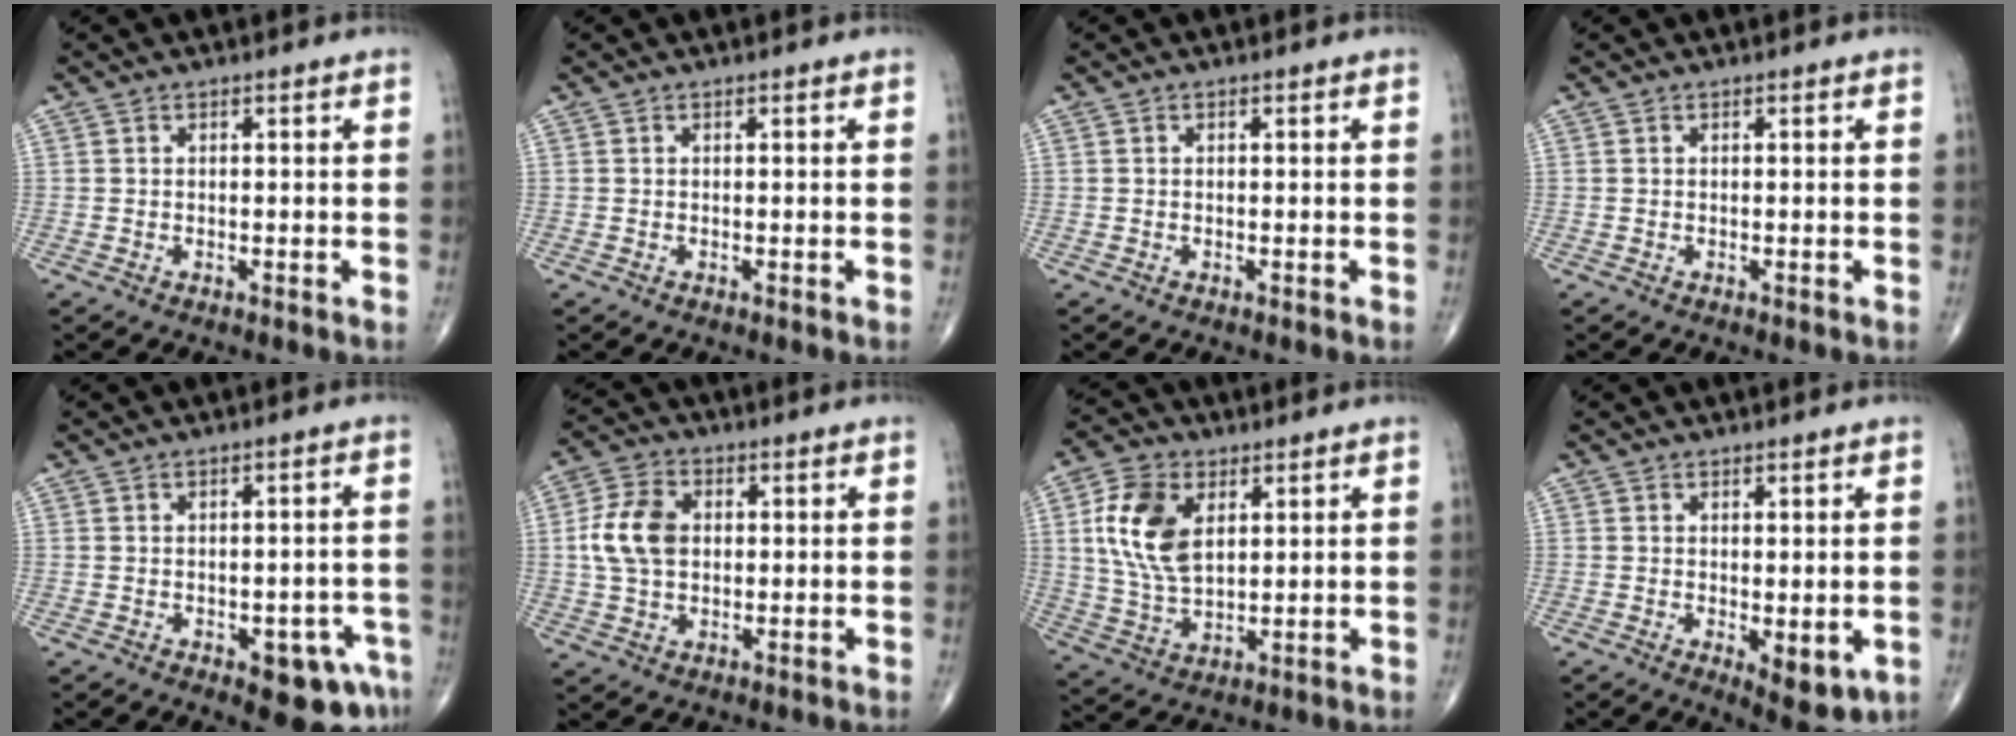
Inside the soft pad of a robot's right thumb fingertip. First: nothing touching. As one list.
[{"total": 0.0}, {"total": 0.0}, {"total": 0.0}, {"total": 8.3, "force": [-3.8, 3.5, 6.4], "torque": [-0.053, 0.016, -0.040]}, {"total": 9.4, "force": [0.9, 6.6, 6.6], "torque": [-0.122, 0.009, 0.016]}, {"total": 12.8, "force": [3.7, 7.7, 9.6], "torque": [-0.181, -0.010, 0.073]}, {"total": 6.2, "force": [-1.2, 2.6, 5.5], "torque": [-0.063, -0.017, -0.007]}]